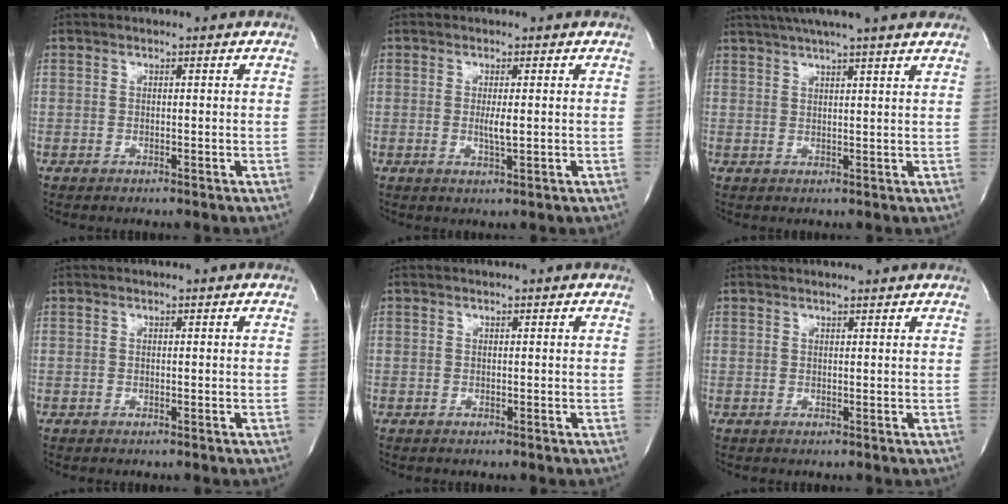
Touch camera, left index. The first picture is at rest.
{"total": 2.1, "force": [0.0, 0.2, 2.1], "torque": [-0.044, -0.006, 0.000]}
{"total": 12.9, "force": [10.9, -0.3, 6.9], "torque": [-0.119, 0.031, 0.141]}
{"total": 0.0}
{"total": 0.0}
{"total": 2.6, "force": [2.6, 0.1, 0.5], "torque": [-0.012, 0.010, 0.031]}